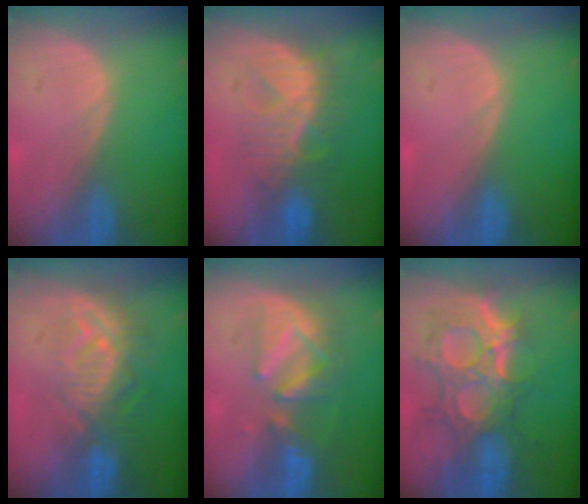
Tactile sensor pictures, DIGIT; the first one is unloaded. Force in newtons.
{"total": 8.0, "press": 7.9, "slide": 1.1}
{"total": 0.0}
{"total": 9.5, "press": 8.2, "slide": 4.7}
{"total": 8.2, "press": 7.5, "slide": 3.1}
{"total": 12.0, "press": 10.7, "slide": 5.3}